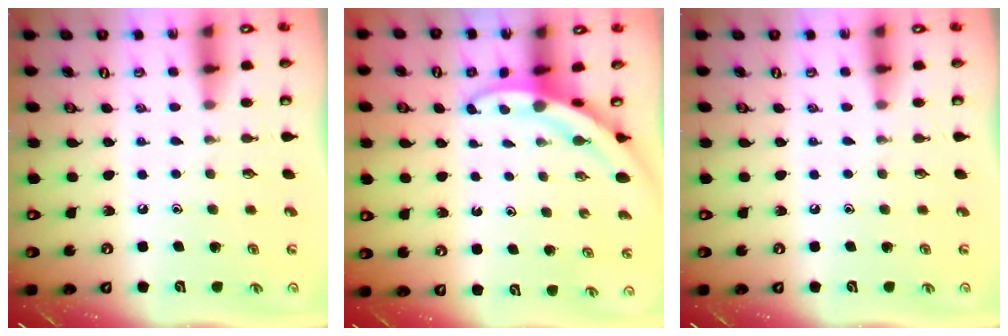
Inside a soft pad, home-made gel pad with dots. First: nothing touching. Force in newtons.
{"total": 2.8, "press": 2.8, "slide": 0.3}
{"total": 0.0}